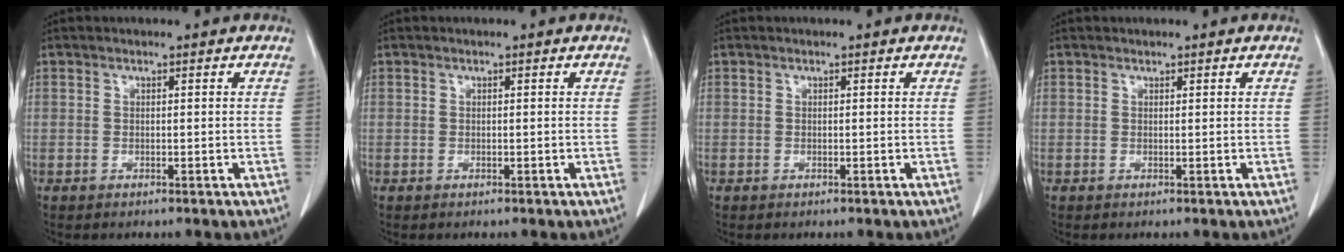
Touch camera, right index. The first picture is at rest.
{"total": 0.0}
{"total": 0.0}
{"total": 0.0}